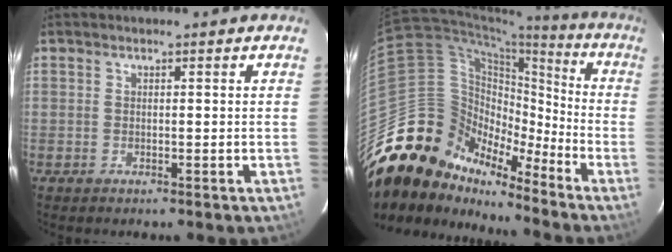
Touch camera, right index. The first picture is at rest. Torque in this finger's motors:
{"motor_torque": [0.89, -1.15, 0.28, -0.05]}